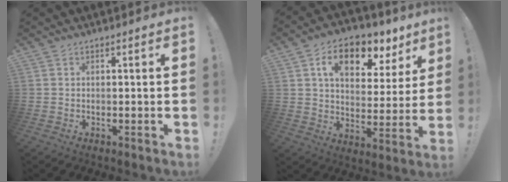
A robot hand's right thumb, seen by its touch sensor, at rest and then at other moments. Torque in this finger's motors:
{"motor_torque": [1.03, 3.49, 0.42, -0.05, 0.05]}